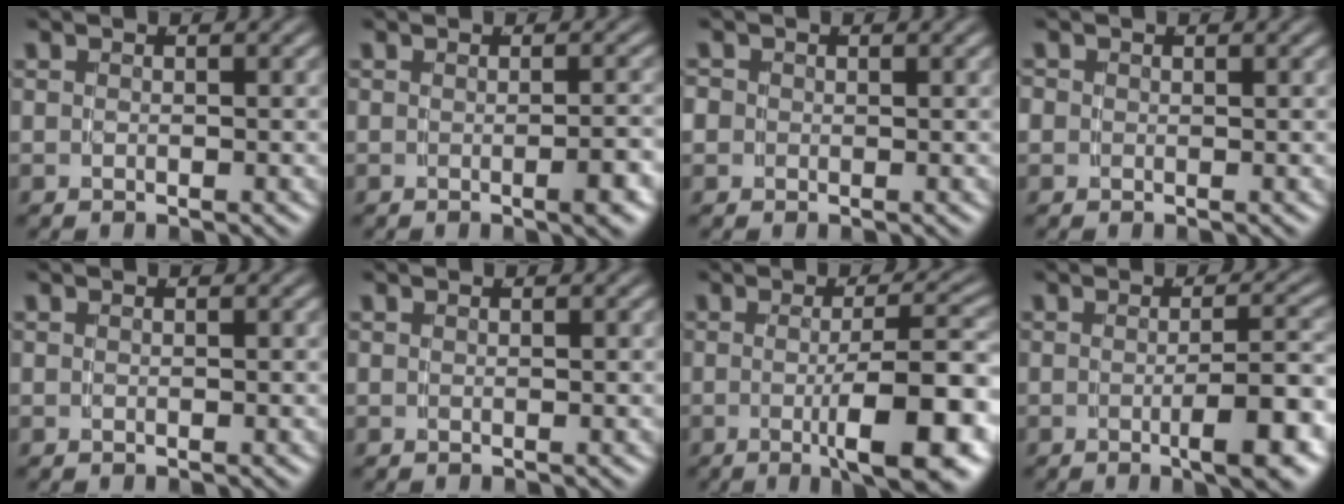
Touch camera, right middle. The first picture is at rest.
{"total": 1.3, "force": [-0.7, -0.1, 1.1], "torque": [-0.013, 0.011, -0.018]}
{"total": 2.1, "force": [0.1, 2.0, 0.4], "torque": [-0.020, -0.004, -0.003]}
{"total": 1.4, "force": [0.2, 1.4, 0.3], "torque": [-0.016, -0.003, -0.001]}
{"total": 0.0}
{"total": 0.0}
{"total": 8.0, "force": [-2.8, 1.5, 7.3], "torque": [-0.086, -0.005, -0.037]}
{"total": 4.5, "force": [-1.8, 0.6, 4.1], "torque": [-0.045, 0.003, -0.031]}